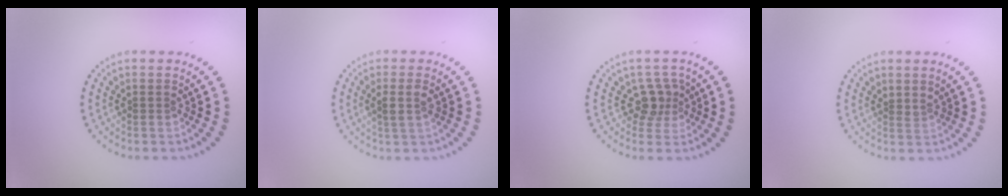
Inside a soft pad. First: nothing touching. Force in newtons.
{"total": 1.8, "press": 1.4, "slide": 1.1}
{"total": 2.4, "press": 1.8, "slide": 1.6}
{"total": 0.7, "press": 0.4, "slide": 0.6}